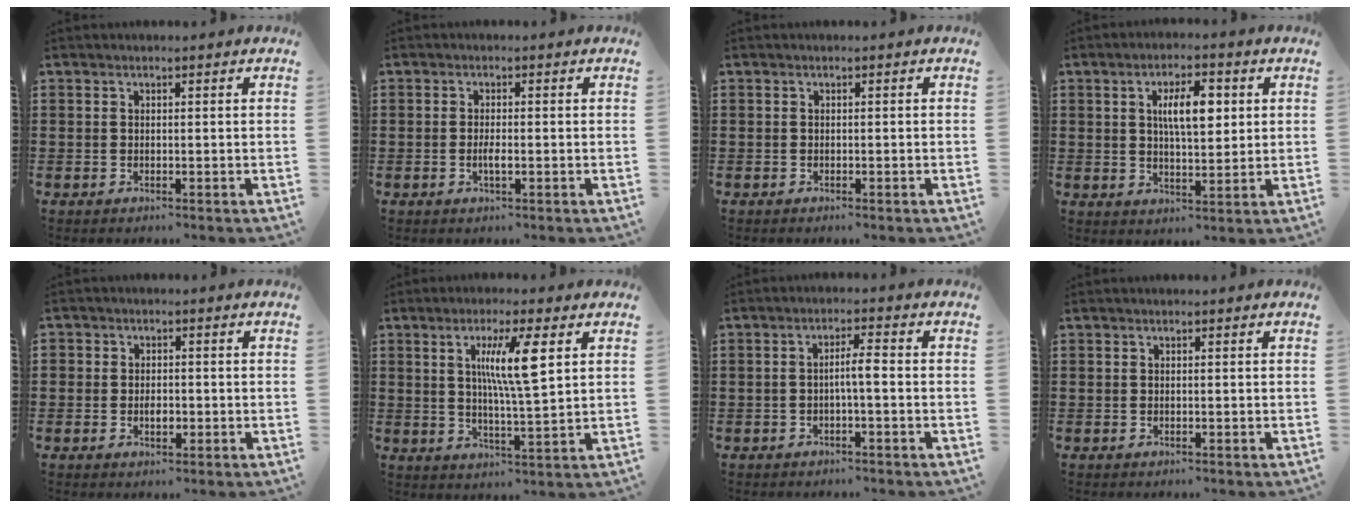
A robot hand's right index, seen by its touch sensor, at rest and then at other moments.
{"total": 1.9, "force": [-0.6, 0.4, 1.8], "torque": [-0.032, 0.000, -0.010]}
{"total": 0.0}
{"total": 6.7, "force": [1.7, 2.6, 6.0], "torque": [-0.114, 0.007, 0.026]}
{"total": 2.3, "force": [-0.6, 1.7, 1.3], "torque": [-0.027, 0.003, -0.012]}
{"total": 8.5, "force": [2.8, 1.2, 7.9], "torque": [-0.151, 0.000, 0.041]}
{"total": 3.1, "force": [-0.7, 0.4, 3.0], "torque": [-0.055, 0.002, -0.014]}
{"total": 0.0}